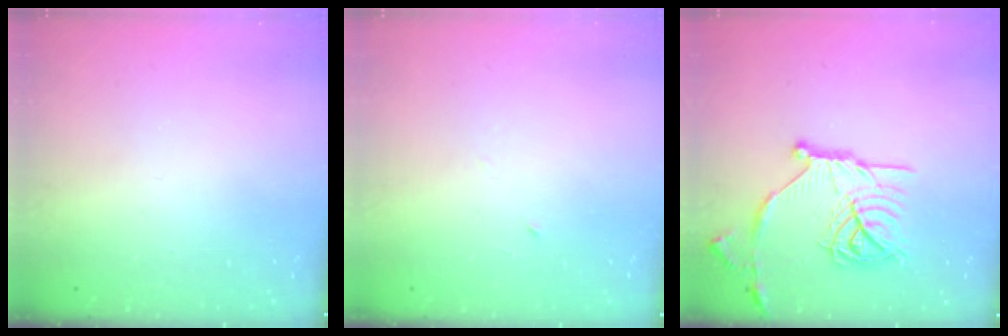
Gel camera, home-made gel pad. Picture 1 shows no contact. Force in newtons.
{"total": 2.7, "press": 2.5, "slide": 1.0}
{"total": 19.6, "press": 19.5, "slide": 1.7}